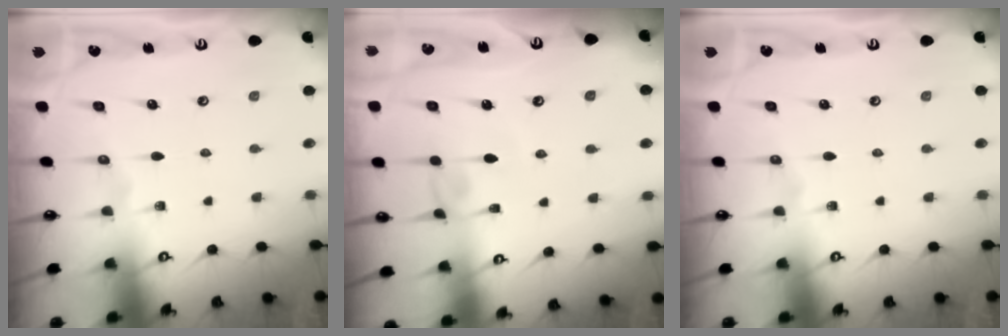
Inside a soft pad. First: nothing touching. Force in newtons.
{"total": 3.1, "press": 3.1, "slide": 0.1}
{"total": 0.0}